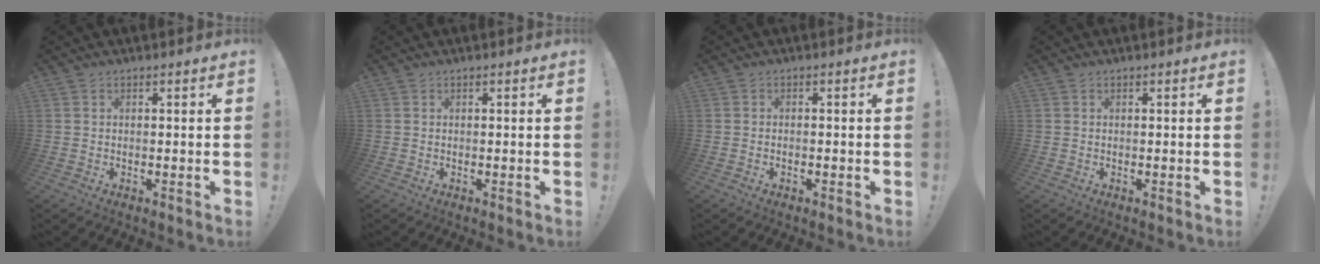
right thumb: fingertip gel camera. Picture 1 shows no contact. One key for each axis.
{"total": 0.0}
{"total": 0.7, "fx": -0.4, "fy": 0.4, "fz": 0.4, "tx": -0.005, "ty": 0.002, "tz": -0.008}
{"total": 0.0}